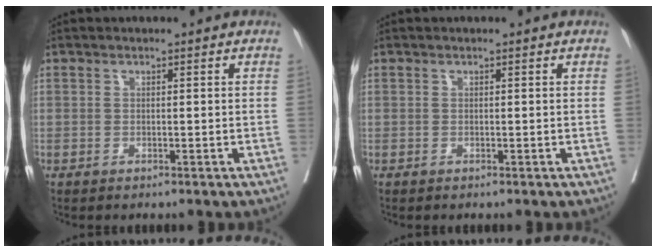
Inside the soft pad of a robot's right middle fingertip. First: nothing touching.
{"total": 0.0}